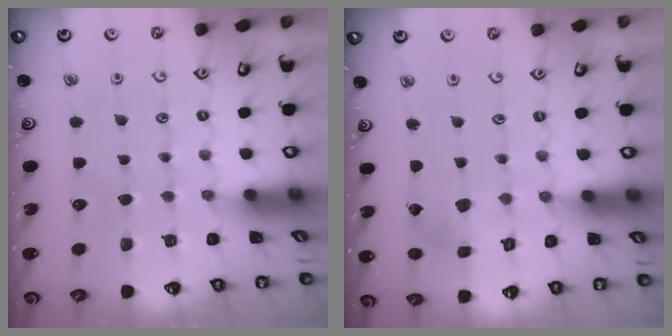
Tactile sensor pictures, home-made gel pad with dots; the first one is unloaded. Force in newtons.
{"total": 2.9, "press": 2.9, "slide": 0.3}